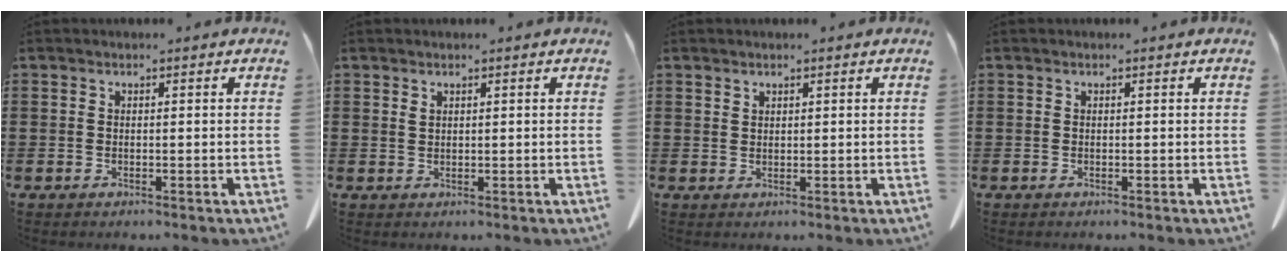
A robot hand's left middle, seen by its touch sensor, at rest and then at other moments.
{"total": 0.8, "force": [0.5, 0.3, 0.4], "torque": [-0.011, 0.001, 0.010]}
{"total": 1.2, "force": [1.2, 0.4, 0.1], "torque": [-0.005, 0.000, 0.023]}
{"total": 0.0}